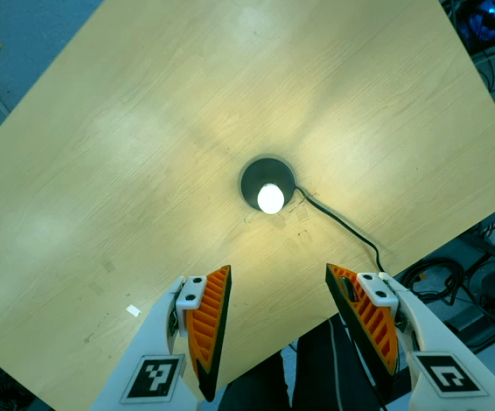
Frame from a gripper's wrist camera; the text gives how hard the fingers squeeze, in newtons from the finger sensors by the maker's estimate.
{"total": 0.0}